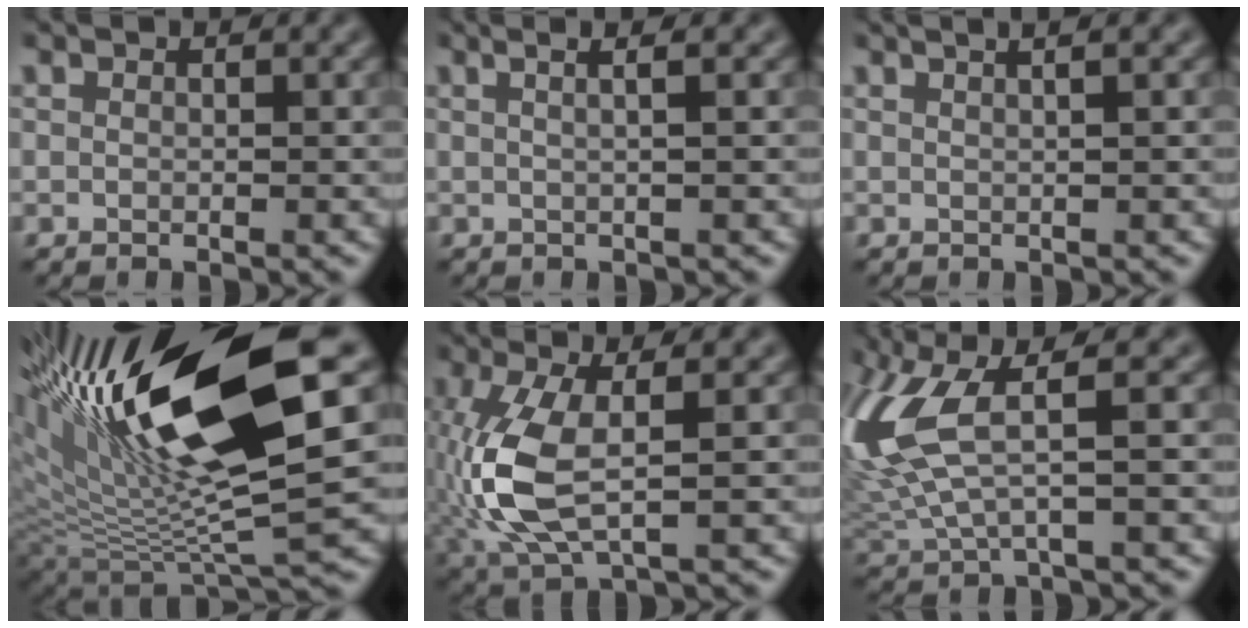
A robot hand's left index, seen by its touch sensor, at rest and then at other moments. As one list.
[{"total": 3.8, "force": [1.5, 1.8, 3.0], "torque": [-0.014, 0.025, -0.013]}, {"total": 4.4, "force": [2.5, 2.0, 3.0], "torque": [-0.012, 0.031, 0.001]}, {"total": 15.5, "force": [5.6, 4.3, 13.8], "torque": [-0.262, 0.001, 0.101]}, {"total": 7.6, "force": [-0.8, 3.1, 6.8], "torque": [-0.177, -0.002, -0.011]}, {"total": 7.3, "force": [2.2, 2.2, 6.6], "torque": [-0.172, 0.005, 0.046]}]